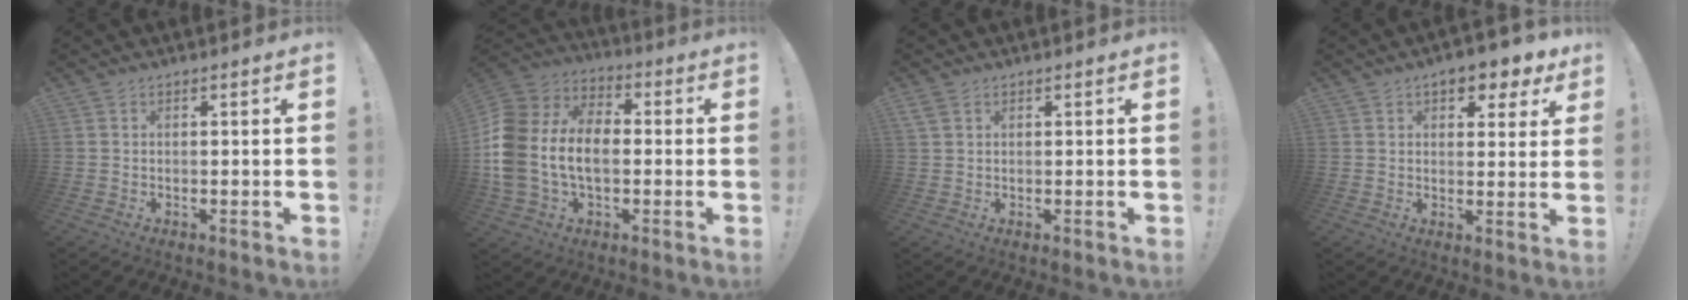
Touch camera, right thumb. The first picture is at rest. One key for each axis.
{"total": 18.3, "fx": -1.5, "fy": 12.5, "fz": 13.3, "tx": -0.274, "ty": 0.020, "tz": -0.021}
{"total": 2.3, "fx": 1.4, "fy": 1.4, "fz": 1.3, "tx": -0.019, "ty": -0.001, "tz": 0.026}
{"total": 7.3, "fx": 4.4, "fy": 4.0, "fz": 4.4, "tx": -0.054, "ty": -0.017, "tz": 0.076}